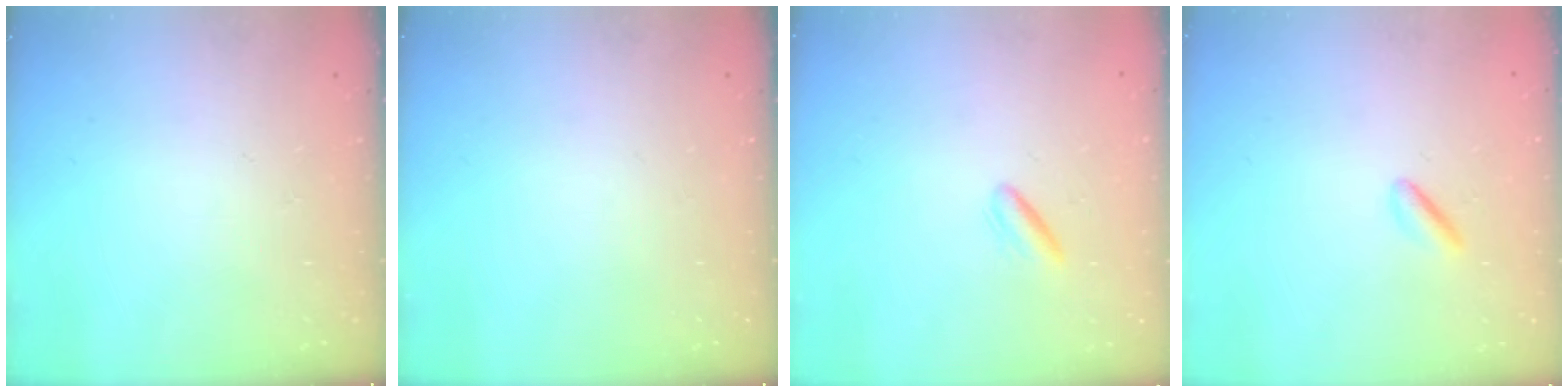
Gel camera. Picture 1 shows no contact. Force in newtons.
{"total": 0.0}
{"total": 1.5, "press": 1.4, "slide": 0.7}
{"total": 1.8, "press": 1.6, "slide": 0.8}